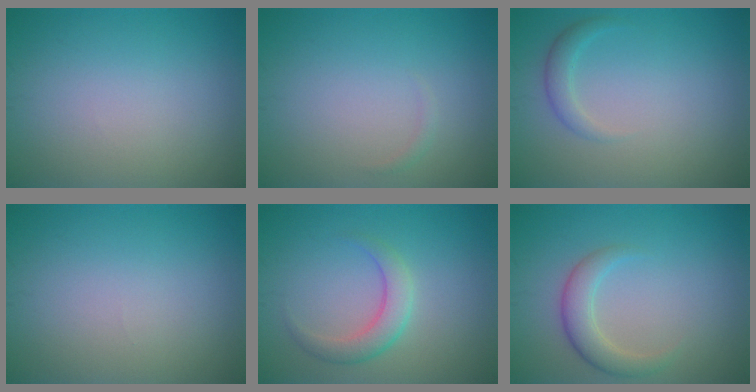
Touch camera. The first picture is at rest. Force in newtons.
{"total": 0.5, "press": 0.5, "slide": 0.0}
{"total": 1.6, "press": 1.6, "slide": 0.1}
{"total": 0.0}
{"total": 2.8, "press": 2.8, "slide": 0.1}
{"total": 2.9, "press": 2.9, "slide": 0.2}